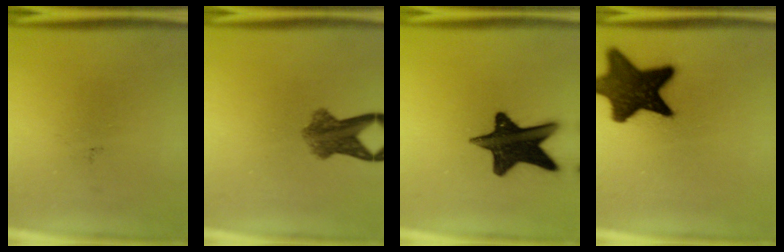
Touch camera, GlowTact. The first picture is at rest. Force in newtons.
{"total": 6.1}
{"total": 16.5}
{"total": 15.6}